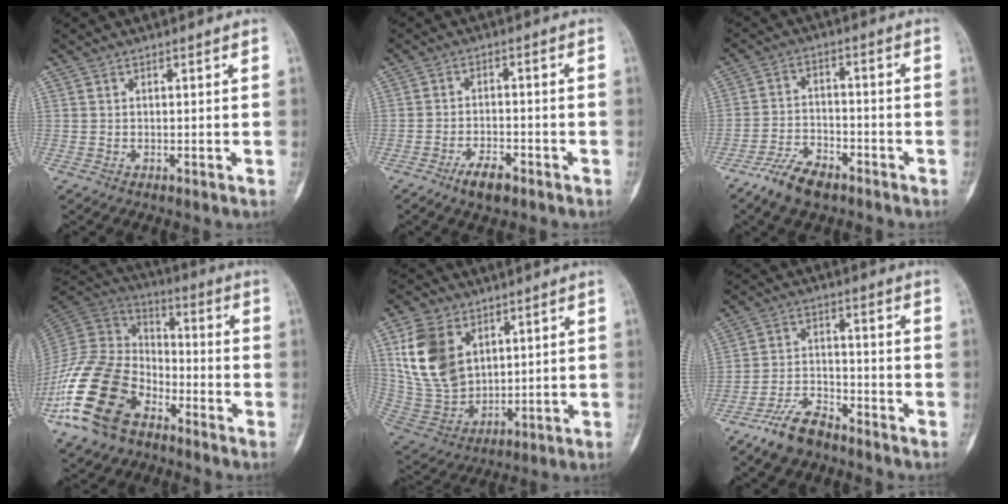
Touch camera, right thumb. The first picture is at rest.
{"total": 5.1, "force": [-3.3, 2.0, 3.3], "torque": [-0.057, 0.016, -0.056]}
{"total": 8.1, "force": [-5.8, 3.6, 4.3], "torque": [-0.081, 0.025, -0.111]}
{"total": 20.8, "force": [-10.8, 12.7, 12.5], "torque": [-0.246, 0.061, -0.212]}
{"total": 15.1, "force": [5.4, 10.5, 9.4], "torque": [-0.167, -0.020, 0.123]}
{"total": 8.2, "force": [-6.4, 3.5, 3.8], "torque": [-0.071, 0.033, -0.125]}